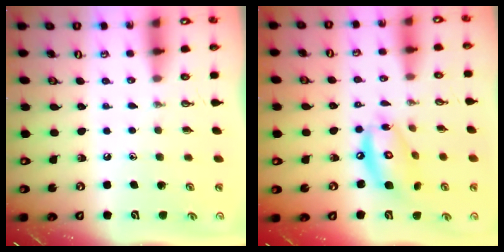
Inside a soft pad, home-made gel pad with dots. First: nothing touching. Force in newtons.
{"total": 12.7, "press": 12.7, "slide": 1.1}